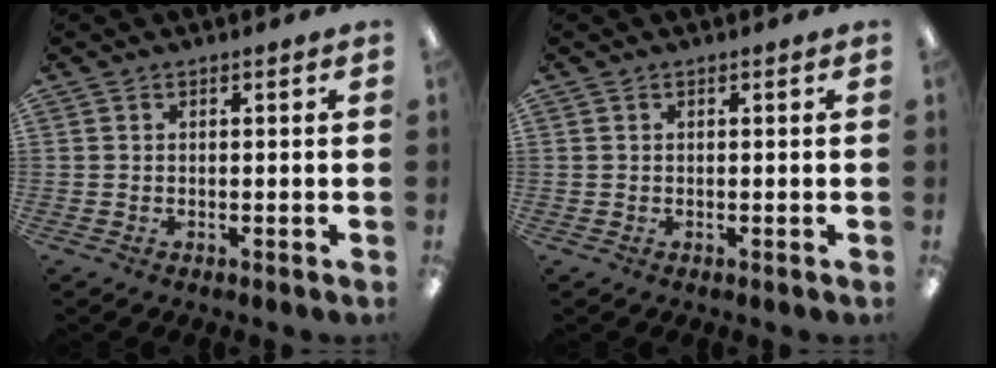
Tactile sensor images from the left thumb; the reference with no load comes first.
{"total": 0.0}